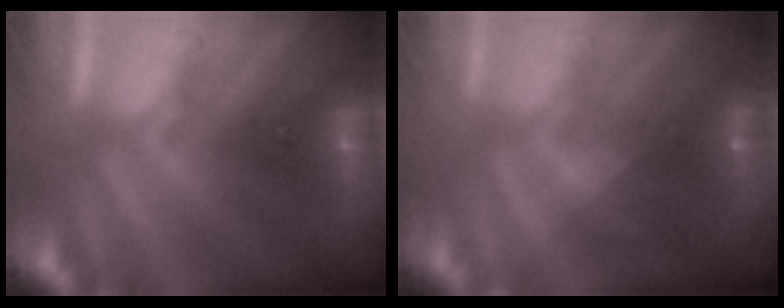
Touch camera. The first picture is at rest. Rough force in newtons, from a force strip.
{"total": 1.7}